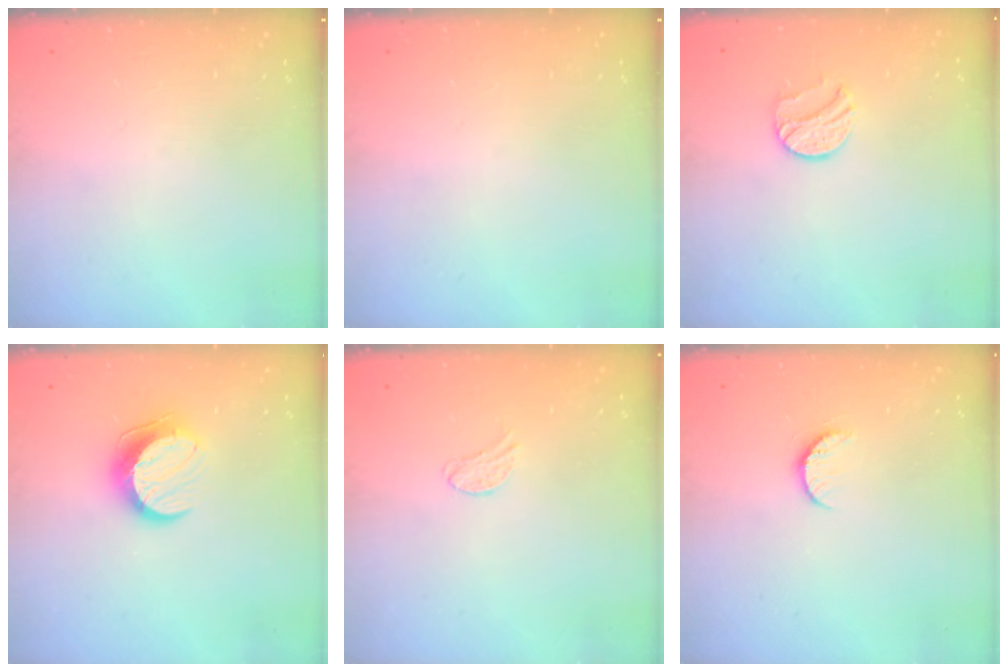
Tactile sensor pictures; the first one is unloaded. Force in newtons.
{"total": 0.0}
{"total": 8.7, "press": 8.7, "slide": 0.1}
{"total": 10.1, "press": 10.1, "slide": 0.6}
{"total": 4.3, "press": 4.3, "slide": 0.3}
{"total": 6.1, "press": 6.0, "slide": 0.5}